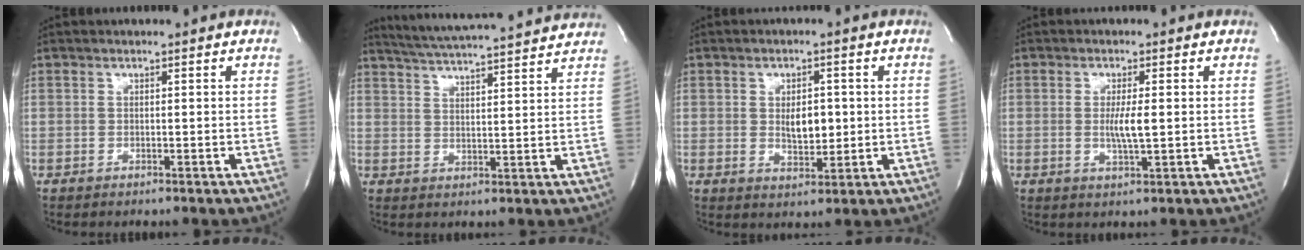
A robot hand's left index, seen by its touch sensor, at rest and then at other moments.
{"total": 16.5, "force": [15.3, 0.1, 6.2], "torque": [-0.115, 0.005, 0.211]}
{"total": 4.3, "force": [-0.1, 2.2, 3.8], "torque": [-0.060, -0.010, 0.006]}
{"total": 3.6, "force": [-0.5, 0.1, 3.6], "torque": [-0.072, -0.011, -0.005]}